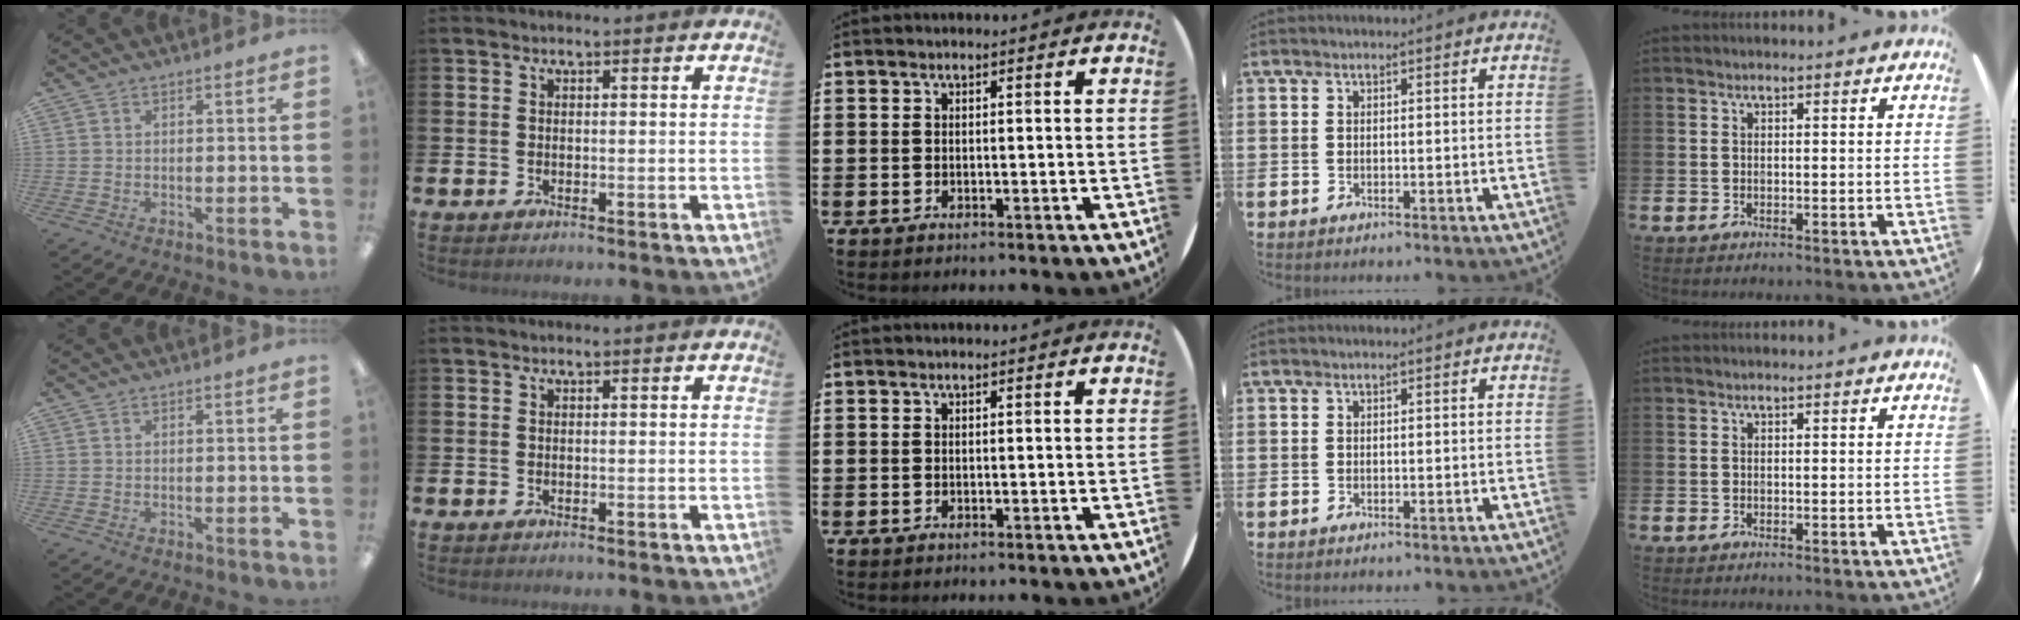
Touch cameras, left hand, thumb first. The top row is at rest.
{}